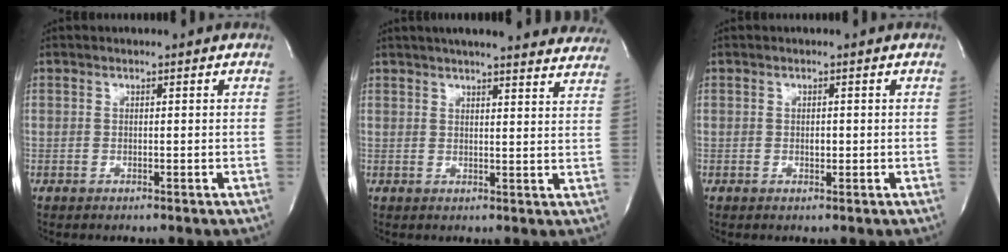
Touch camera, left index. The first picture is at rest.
{"total": 23.2, "force": [21.2, 3.1, 8.9], "torque": [-0.132, -0.020, 0.247]}
{"total": 0.9, "force": [-0.1, 0.5, 0.7], "torque": [-0.012, 0.000, -0.001]}